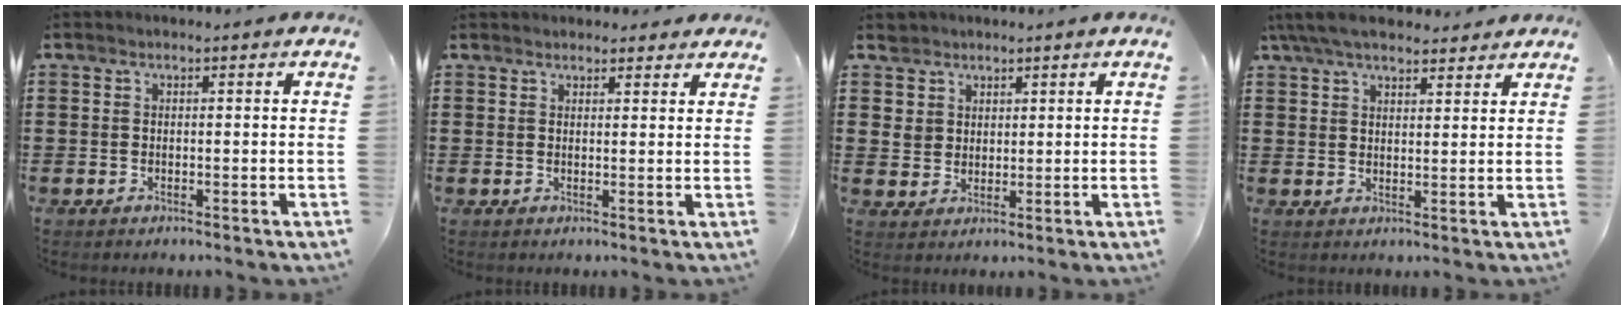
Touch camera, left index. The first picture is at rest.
{"total": 1.9, "force": [1.8, 0.5, 0.1], "torque": [-0.007, 0.003, 0.035]}
{"total": 4.1, "force": [2.6, 3.2, 0.2], "torque": [-0.013, 0.008, 0.047]}
{"total": 6.0, "force": [5.2, 1.5, 2.6], "torque": [-0.065, -0.005, 0.098]}